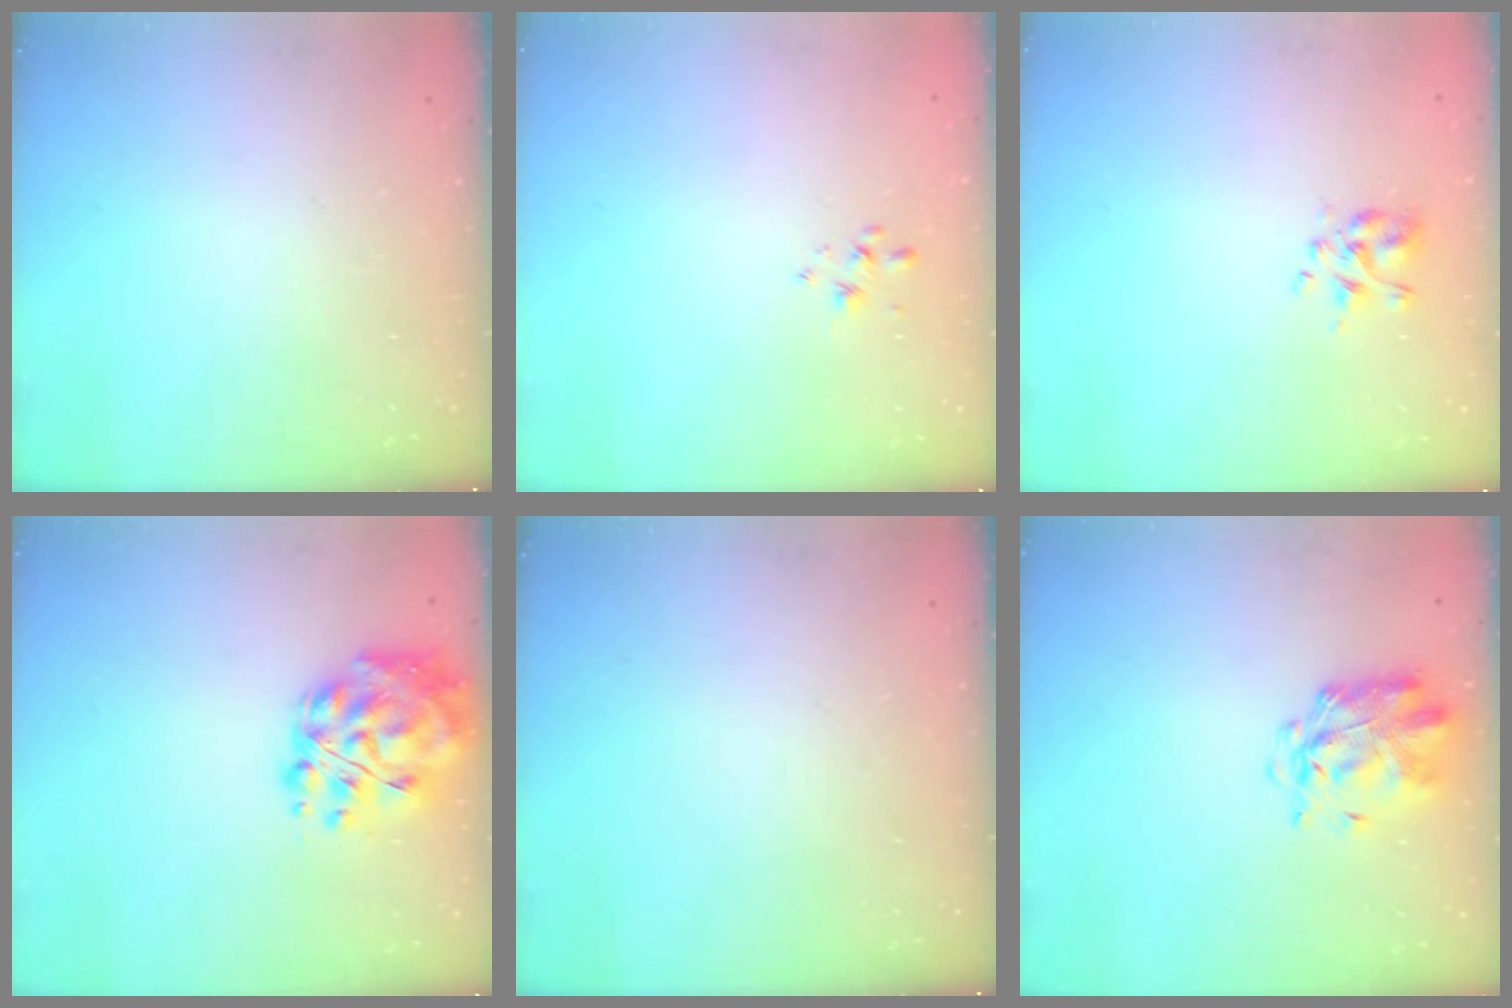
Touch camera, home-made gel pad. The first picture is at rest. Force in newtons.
{"total": 1.7, "press": 1.6, "slide": 0.5}
{"total": 2.2, "press": 2.1, "slide": 0.8}
{"total": 15.9, "press": 15.2, "slide": 4.7}
{"total": 0.0}
{"total": 2.9, "press": 2.8, "slide": 0.8}